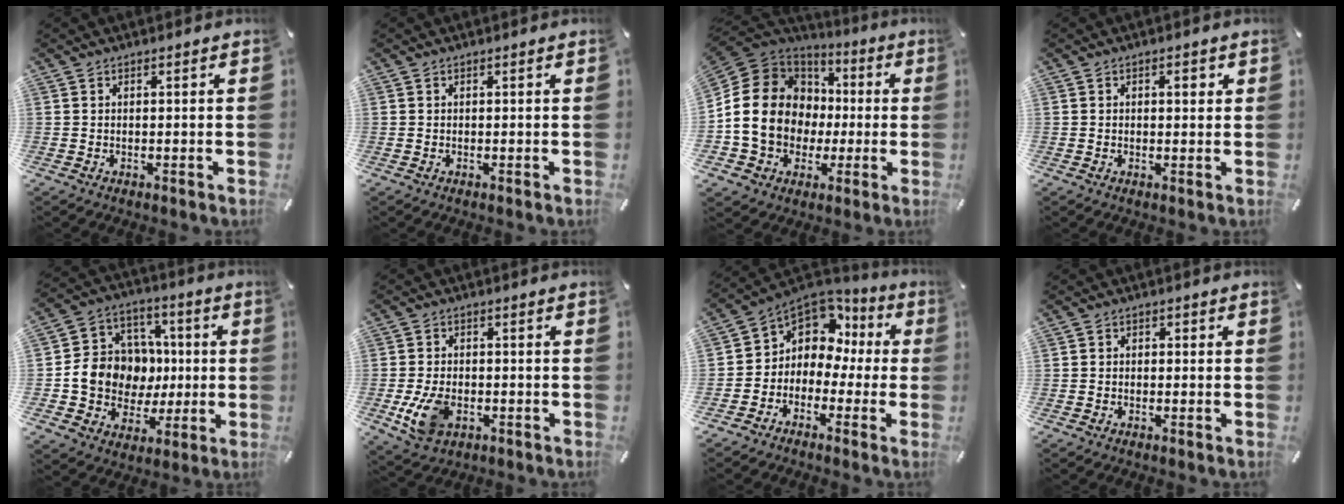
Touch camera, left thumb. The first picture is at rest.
{"total": 0.0}
{"total": 18.1, "force": [-1.7, 15.8, 8.7], "torque": [-0.191, 0.002, -0.024]}
{"total": 2.0, "force": [0.5, 1.2, 1.6], "torque": [-0.017, 0.003, 0.002]}
{"total": 14.1, "force": [-0.8, 13.2, 4.9], "torque": [-0.070, 0.010, 0.000]}
{"total": 8.4, "force": [-2.3, 5.6, 5.8], "torque": [-0.127, 0.000, -0.042]}
{"total": 7.8, "force": [2.8, 6.8, 2.5], "torque": [-0.066, -0.033, 0.055]}
{"total": 1.5, "force": [-0.8, 1.1, 0.4], "torque": [-0.007, 0.007, -0.018]}